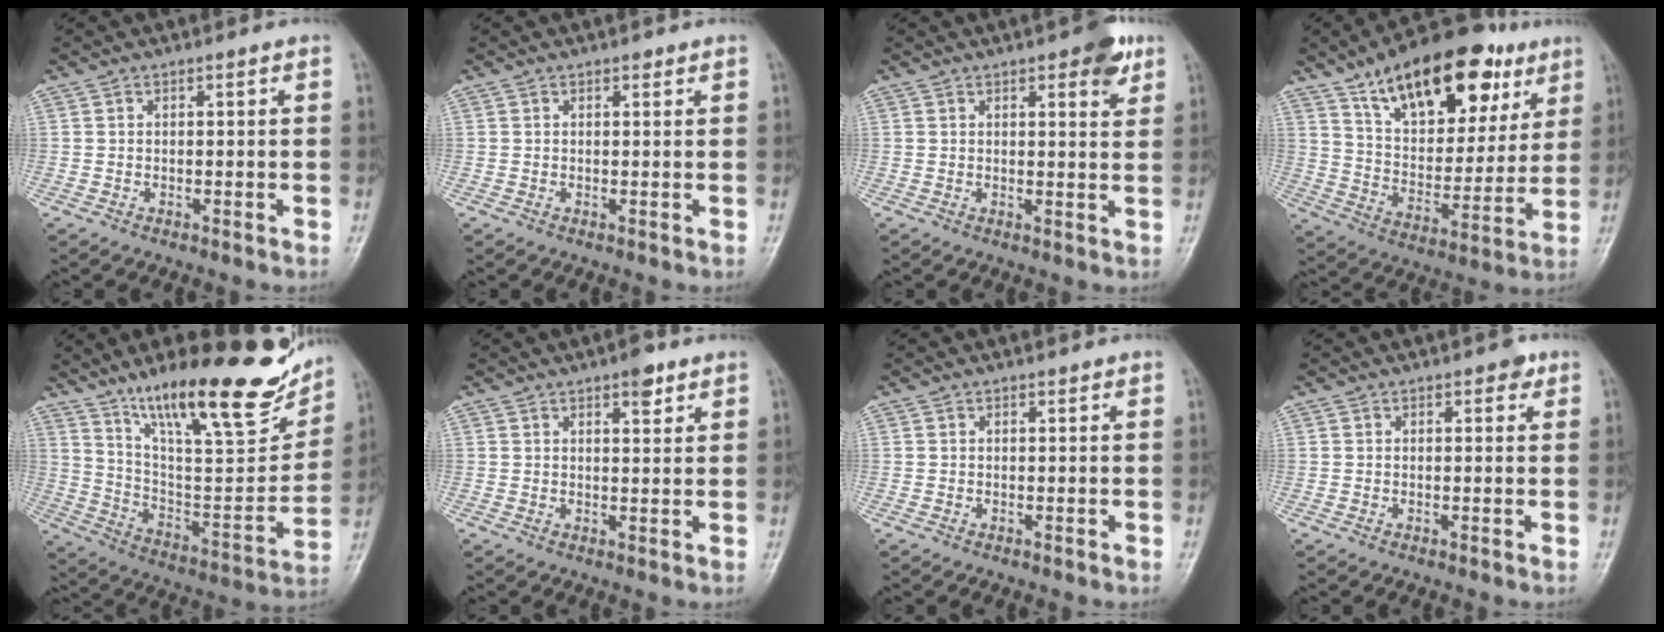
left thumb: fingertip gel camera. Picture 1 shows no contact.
{"total": 0.8, "force": [0.6, 0.4, 0.4], "torque": [-0.001, -0.003, 0.006]}
{"total": 5.7, "force": [3.2, 2.1, 4.2], "torque": [-0.038, -0.012, 0.034]}
{"total": 25.3, "force": [14.1, 12.5, 16.9], "torque": [-0.221, -0.029, 0.232]}
{"total": 26.9, "force": [18.0, 7.3, 18.7], "torque": [-0.251, -0.074, 0.296]}
{"total": 3.5, "force": [2.2, 1.4, 2.4], "torque": [-0.022, -0.010, 0.029]}
{"total": 0.0}
{"total": 1.1, "force": [0.6, 0.7, 0.6], "torque": [0.003, -0.001, 0.003]}